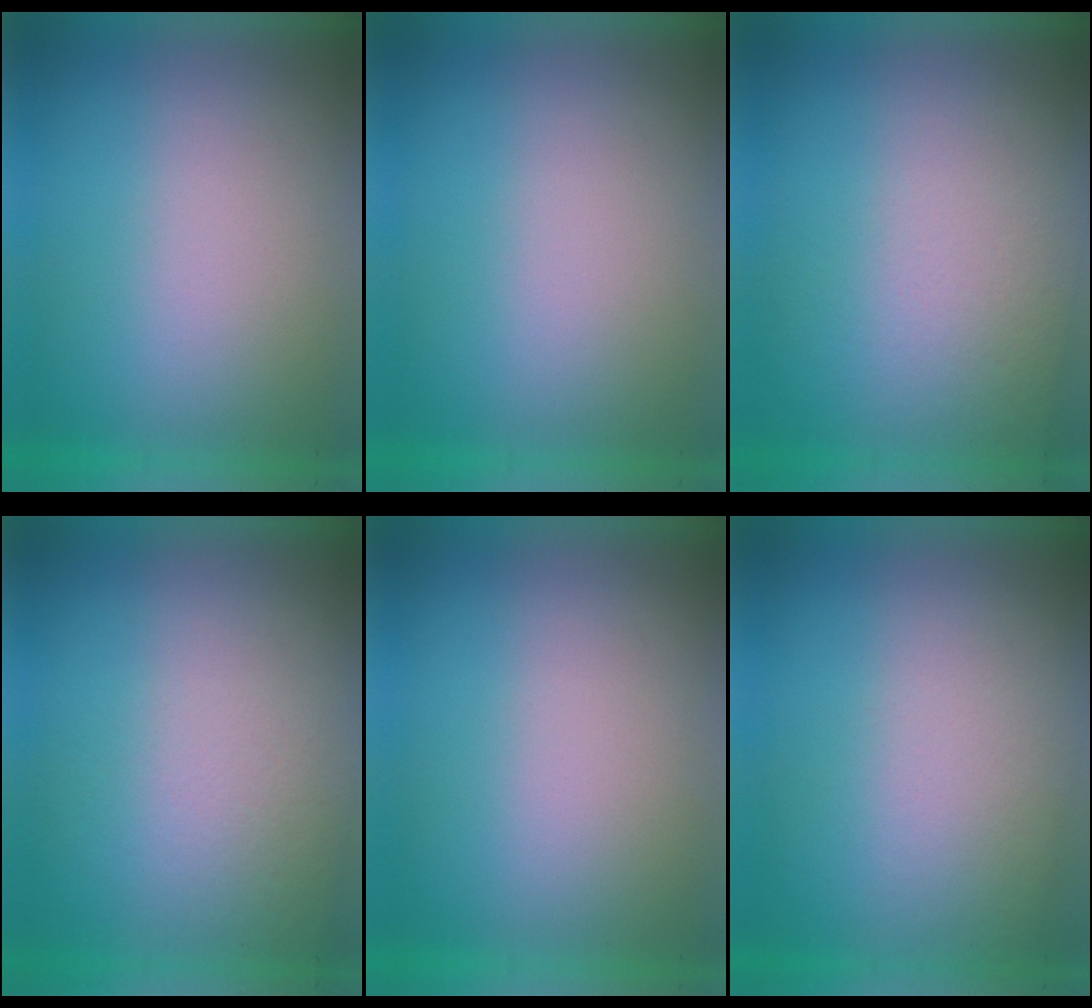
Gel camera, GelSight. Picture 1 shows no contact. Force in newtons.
{"total": 0.0}
{"total": 2.9}
{"total": 3.0}
{"total": 0.0}
{"total": 2.3}